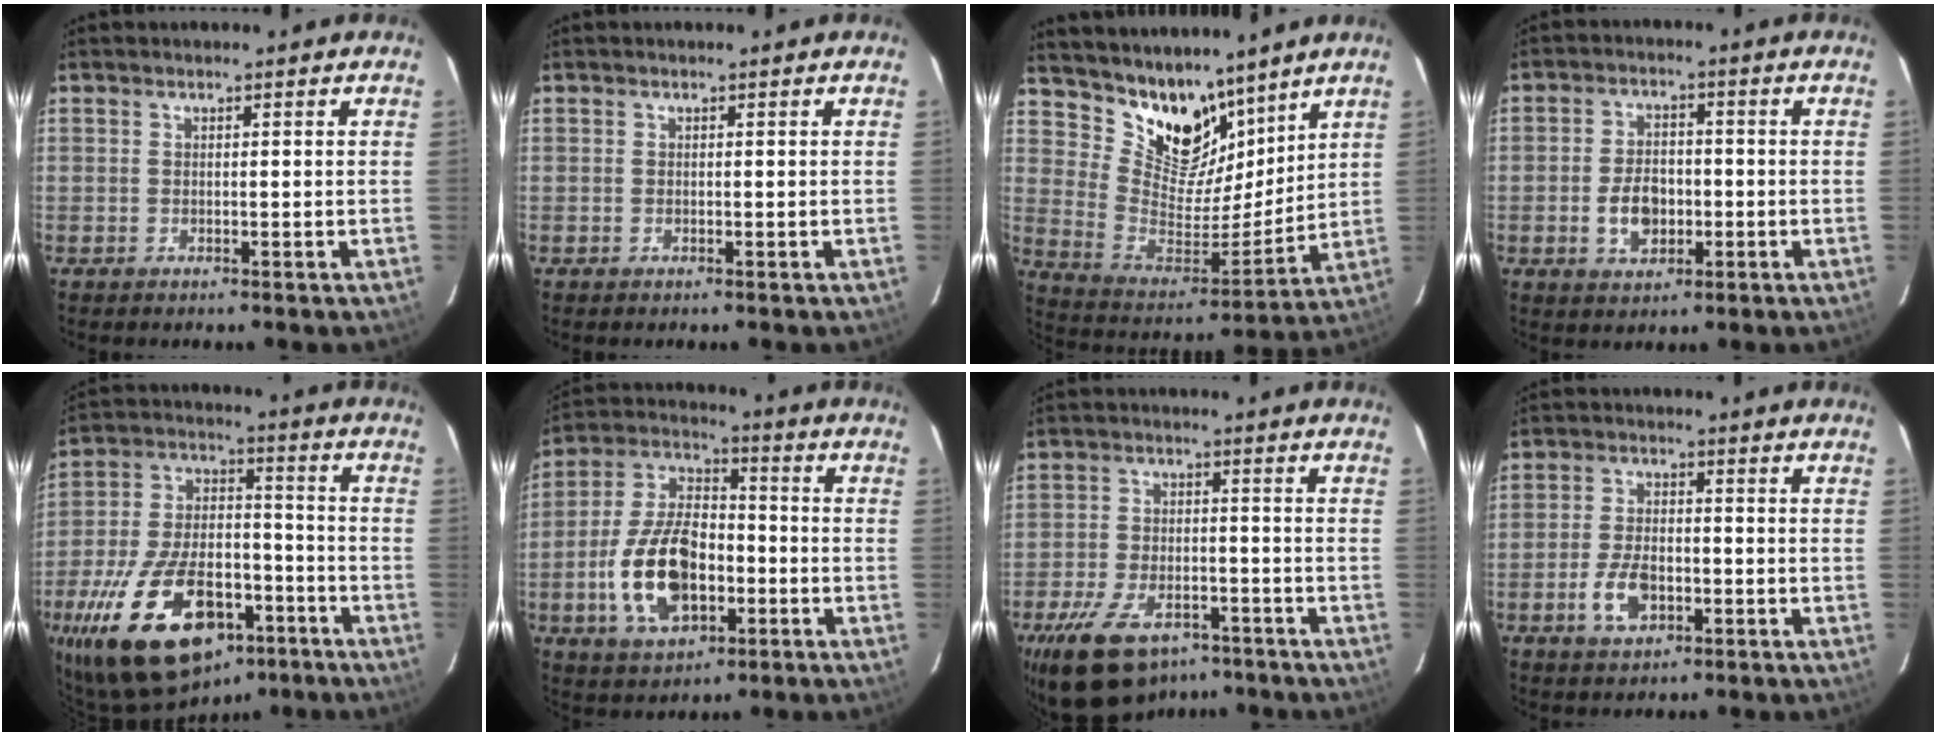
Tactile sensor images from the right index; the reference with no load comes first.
{"total": 0.0}
{"total": 14.8, "force": [11.3, 7.9, 5.4], "torque": [-0.112, -0.008, 0.215]}
{"total": 6.7, "force": [-1.8, 4.4, 4.6], "torque": [-0.089, 0.009, -0.023]}
{"total": 25.1, "force": [-14.3, 12.7, 16.2], "torque": [-0.317, -0.004, -0.220]}
{"total": 16.2, "force": [-4.8, 9.1, 12.5], "torque": [-0.259, 0.012, -0.077]}
{"total": 15.7, "force": [-10.4, 8.2, 8.4], "torque": [-0.189, -0.008, -0.170]}
{"total": 6.8, "force": [-2.7, 3.8, 5.0], "torque": [-0.106, 0.002, -0.046]}